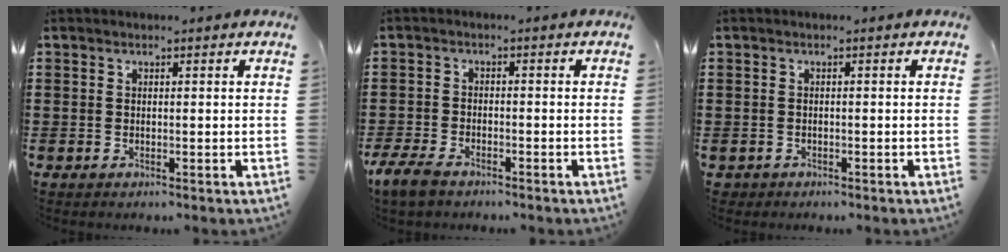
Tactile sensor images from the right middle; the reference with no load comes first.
{"total": 3.4, "force": [-2.6, 1.2, 1.8], "torque": [-0.060, -0.005, -0.059]}
{"total": 0.6, "force": [-0.6, 0.3, 0.0], "torque": [-0.004, -0.001, -0.013]}